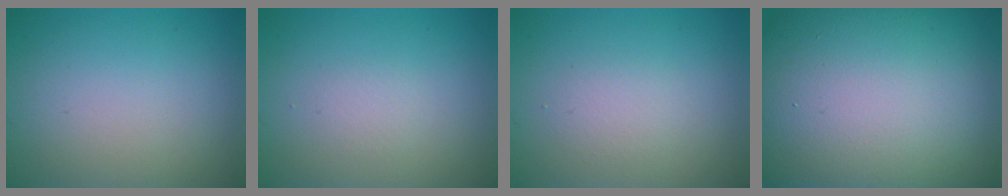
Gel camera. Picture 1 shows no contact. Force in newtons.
{"total": 1.0, "press": 1.0, "slide": 0.1}
{"total": 1.5, "press": 1.5, "slide": 0.2}
{"total": 23.9, "press": 23.9, "slide": 1.7}